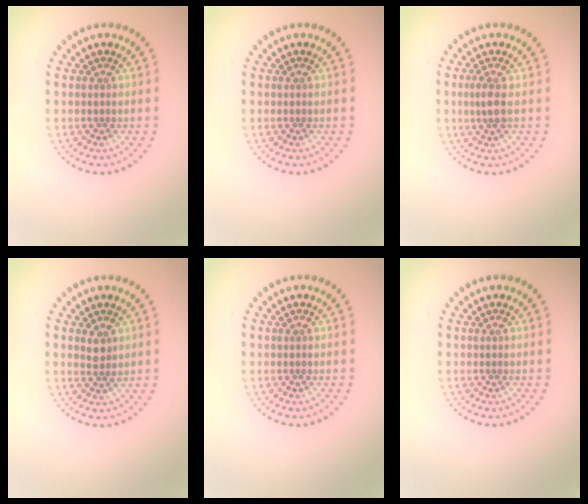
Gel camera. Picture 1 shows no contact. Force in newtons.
{"total": 0.0}
{"total": 1.7, "press": 1.4, "slide": 0.9}
{"total": 1.5, "press": 1.3, "slide": 0.8}
{"total": 0.0}
{"total": 0.0}